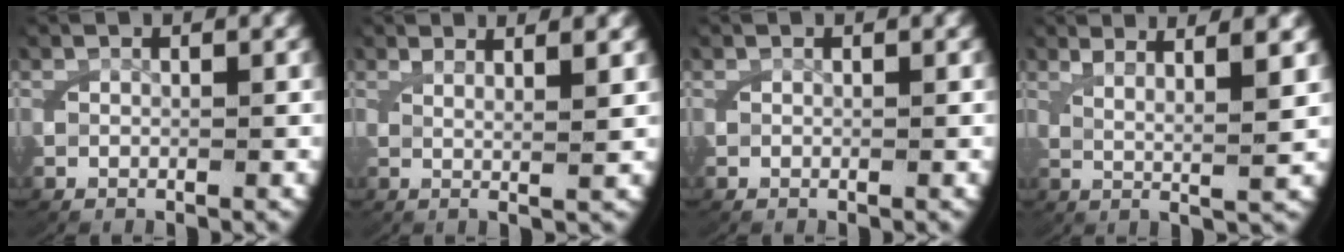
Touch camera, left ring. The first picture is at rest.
{"total": 3.1, "force": [1.6, 0.0, 2.7], "torque": [-0.043, 0.002, 0.025]}
{"total": 0.0}
{"total": 6.0, "force": [2.7, 1.4, 5.2], "torque": [-0.070, 0.008, 0.037]}